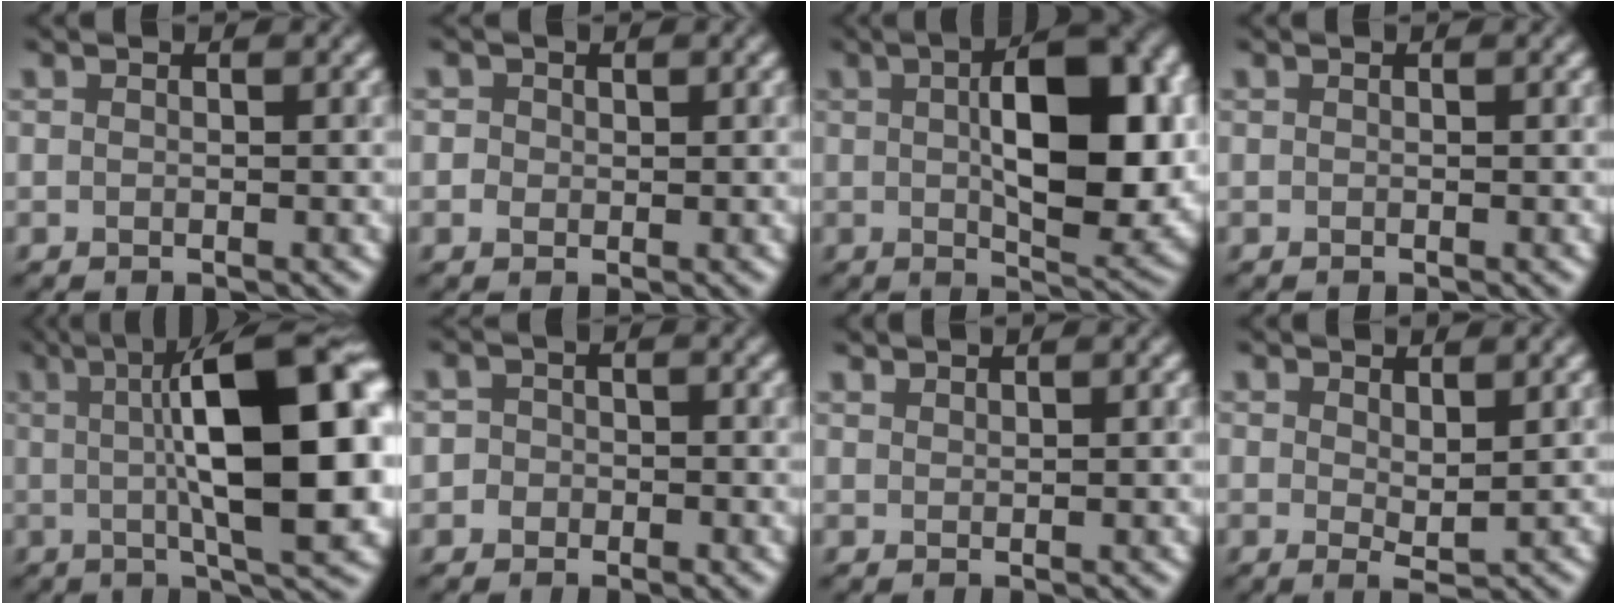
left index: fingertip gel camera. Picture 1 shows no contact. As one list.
[{"total": 1.0, "force": [0.2, 0.9, 0.3], "torque": [-0.003, 0.000, -0.001]}, {"total": 11.7, "force": [1.3, 4.9, 10.6], "torque": [-0.148, 0.002, 0.023]}, {"total": 0.0}, {"total": 15.6, "force": [1.6, 4.8, 14.7], "torque": [-0.183, 0.017, 0.018]}, {"total": 1.8, "force": [-0.3, 1.7, 0.5], "torque": [0.009, 0.004, -0.022]}, {"total": 0.8, "force": [0.8, 0.1, 0.0], "torque": [0.000, 0.000, 0.018]}, {"total": 1.6, "force": [1.0, 0.5, 1.2], "torque": [-0.023, -0.007, 0.020]}]